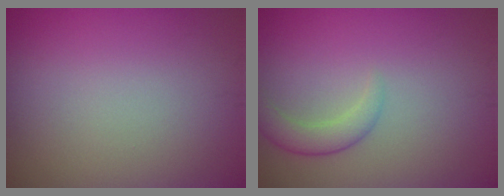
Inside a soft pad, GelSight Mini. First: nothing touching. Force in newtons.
{"total": 2.3, "press": 2.3, "slide": 0.1}